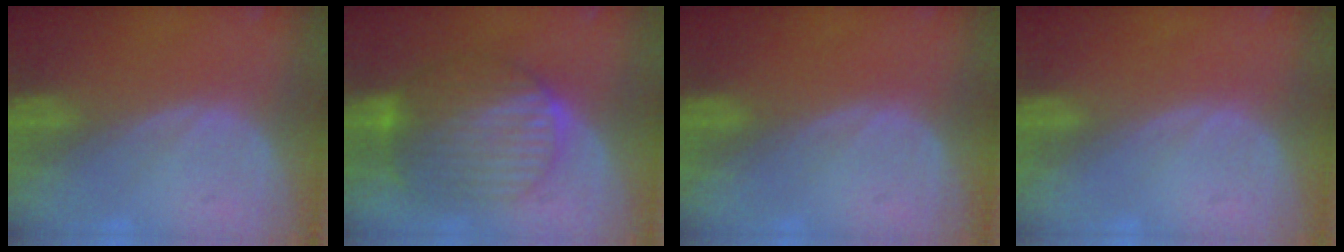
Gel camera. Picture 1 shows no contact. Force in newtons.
{"total": 10.2, "press": 10.2, "slide": 0.9}
{"total": 0.0}
{"total": 0.0}